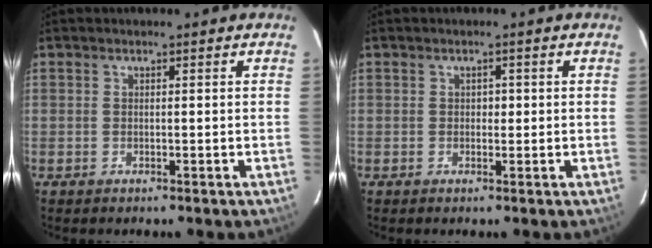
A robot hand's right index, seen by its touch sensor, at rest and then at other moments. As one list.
[{"total": 1.0, "force": [0.1, 0.8, 0.7], "torque": [-0.007, 0.003, -0.001]}]